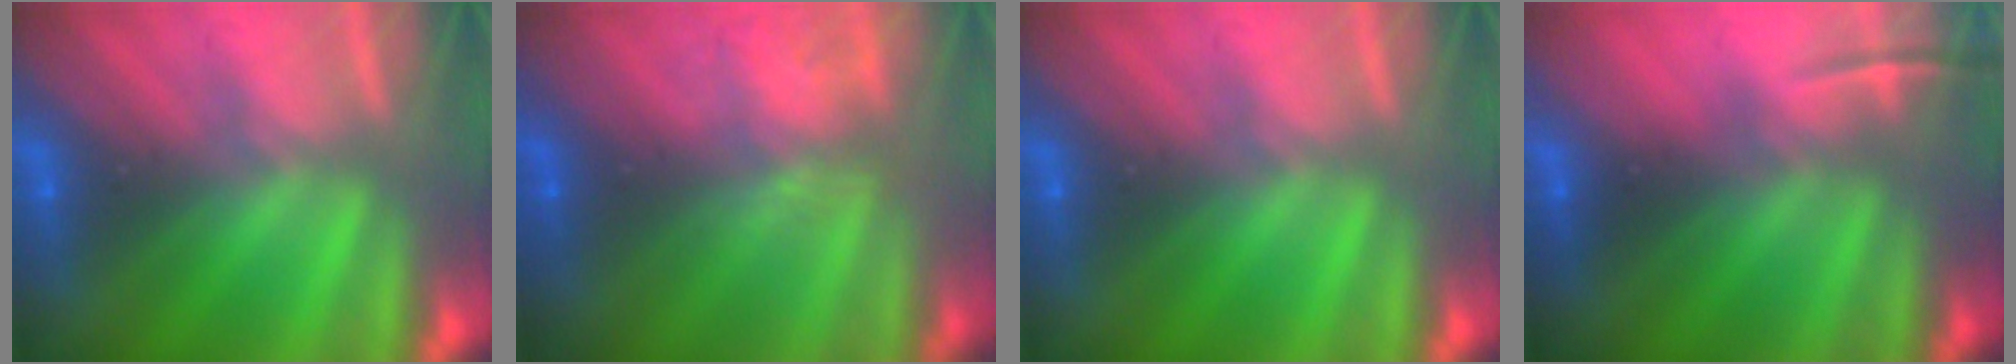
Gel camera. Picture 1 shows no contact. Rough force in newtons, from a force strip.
{"total": 4.5}
{"total": 0.0}
{"total": 1.7}